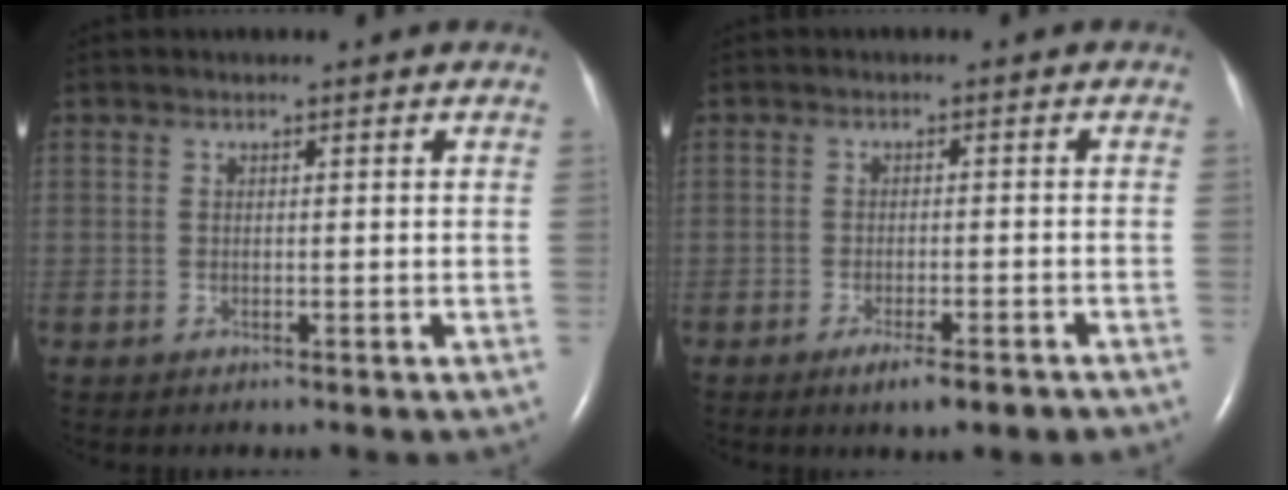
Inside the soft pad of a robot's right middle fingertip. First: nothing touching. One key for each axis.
{"total": 5.2, "fx": -3.7, "fy": 0.9, "fz": 3.6, "tx": -0.046, "ty": -0.008, "tz": -0.046}